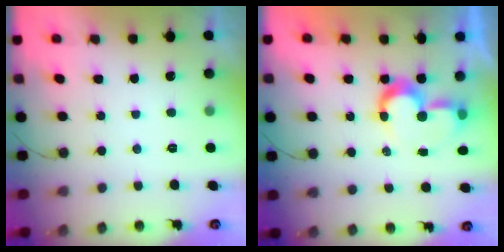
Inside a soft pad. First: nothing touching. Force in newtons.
{"total": 8.5, "press": 8.5, "slide": 0.2}